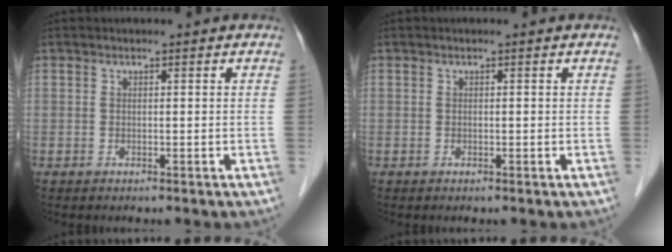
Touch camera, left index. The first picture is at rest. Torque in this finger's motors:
{"motor_torque": [-0.23, 0.13, -0.05, 0.00]}